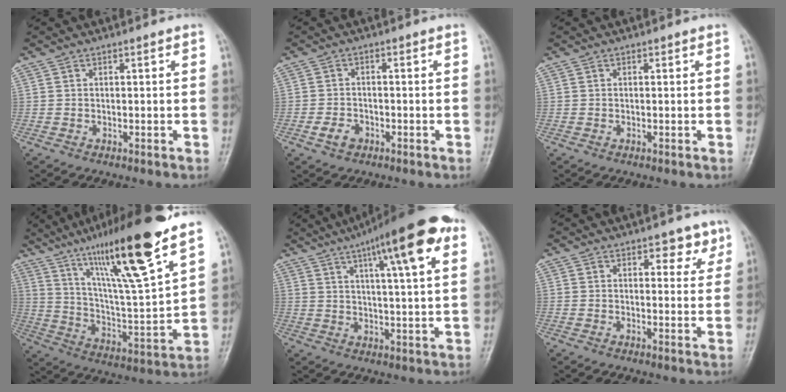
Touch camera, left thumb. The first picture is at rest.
{"total": 3.4, "force": [-1.6, 2.6, 1.7], "torque": [-0.022, 0.008, -0.027]}
{"total": 0.0}
{"total": 24.1, "force": [15.2, 2.9, 18.4], "torque": [-0.298, -0.053, 0.263]}
{"total": 18.6, "force": [9.1, 3.8, 15.8], "torque": [-0.217, -0.005, 0.129]}
{"total": 4.3, "force": [2.6, 2.5, 2.3], "torque": [0.001, -0.013, 0.031]}